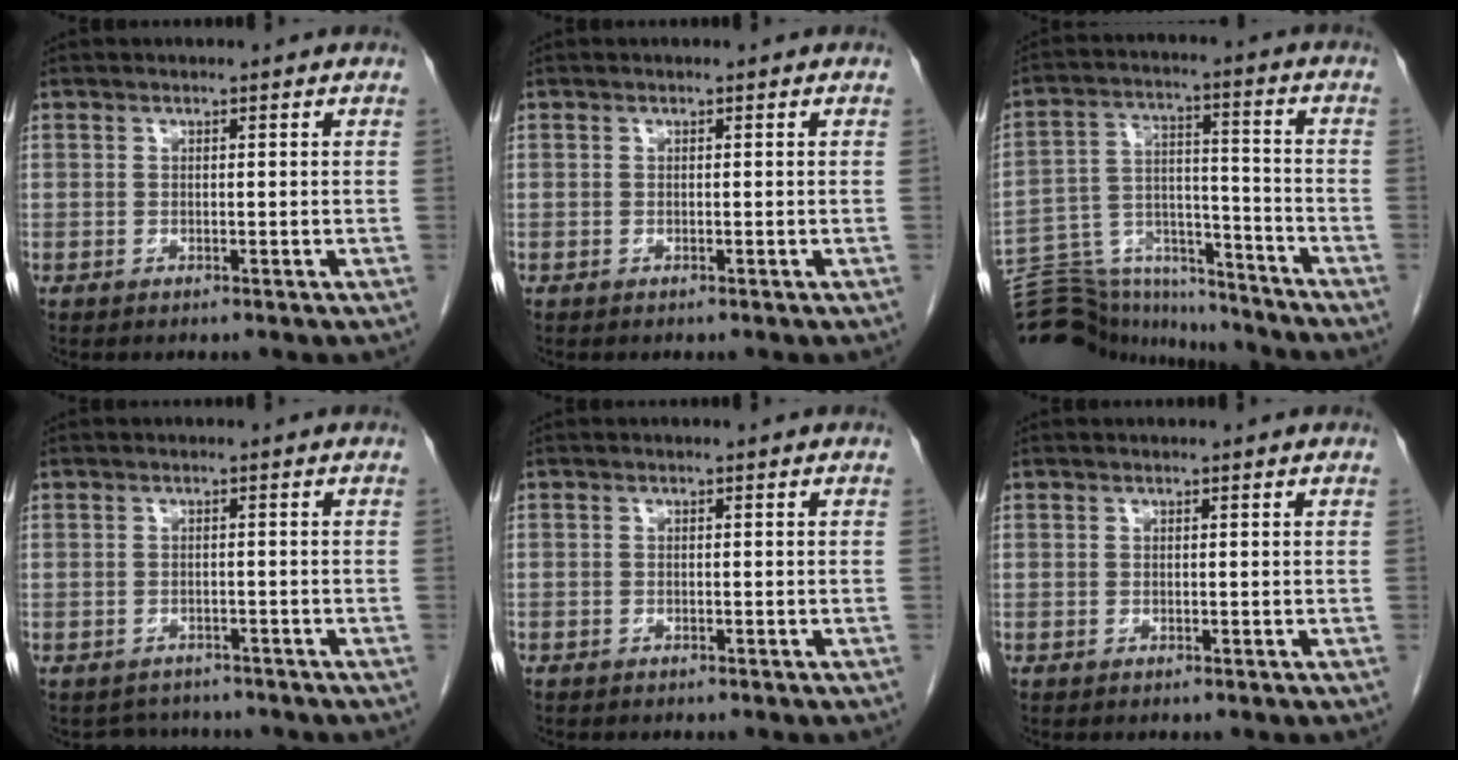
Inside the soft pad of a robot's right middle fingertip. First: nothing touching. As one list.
[{"total": 0.0}, {"total": 18.9, "force": [-17.6, 5.1, 4.4], "torque": [-0.105, 0.033, -0.275]}, {"total": 3.6, "force": [-3.3, 1.5, -0.2], "torque": [0.002, 0.004, -0.047]}, {"total": 0.5, "force": [-0.4, 0.3, 0.0], "torque": [-0.008, 0.003, -0.010]}, {"total": 0.0}]